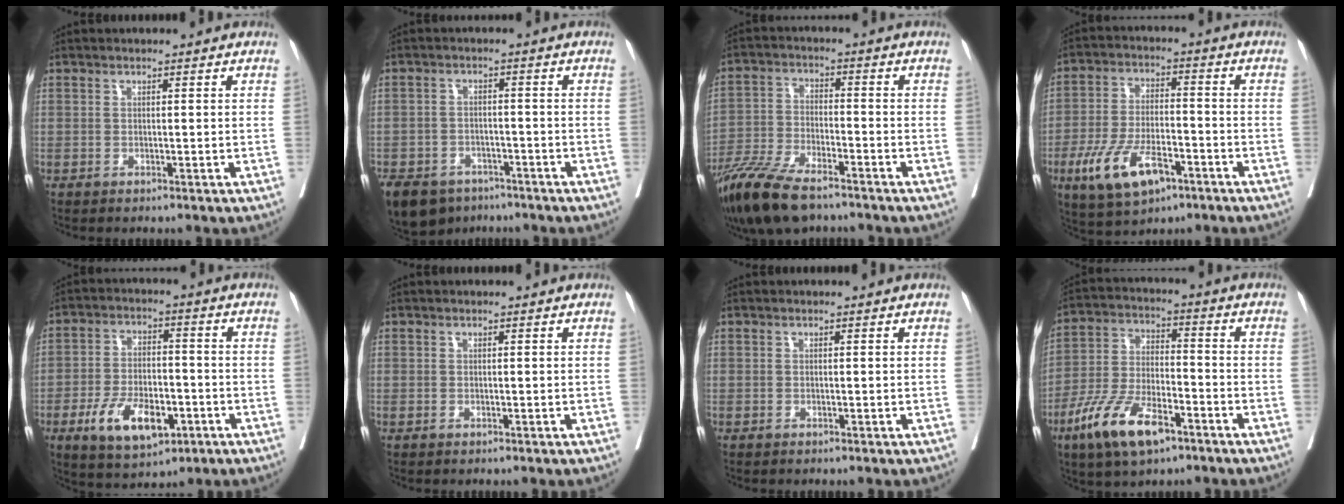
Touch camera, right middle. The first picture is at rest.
{"total": 10.4, "force": [-7.5, 6.4, 3.5], "torque": [-0.076, -0.006, -0.112]}
{"total": 13.9, "force": [-10.5, 3.7, 8.3], "torque": [-0.165, -0.036, -0.193]}
{"total": 11.4, "force": [-5.7, 4.7, 8.7], "torque": [-0.176, -0.004, -0.097]}
{"total": 10.7, "force": [-4.7, 5.1, 8.1], "torque": [-0.150, -0.004, -0.073]}
{"total": 0.0}
{"total": 0.0}
{"total": 12.4, "force": [-7.2, 4.4, 9.1], "torque": [-0.188, -0.007, -0.132]}